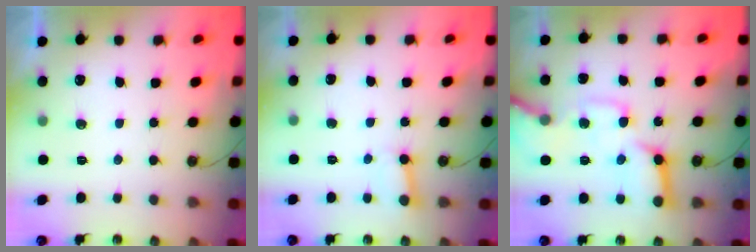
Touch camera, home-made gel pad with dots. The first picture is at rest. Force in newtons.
{"total": 3.4, "press": 3.3, "slide": 0.4}
{"total": 20.4, "press": 20.2, "slide": 2.7}